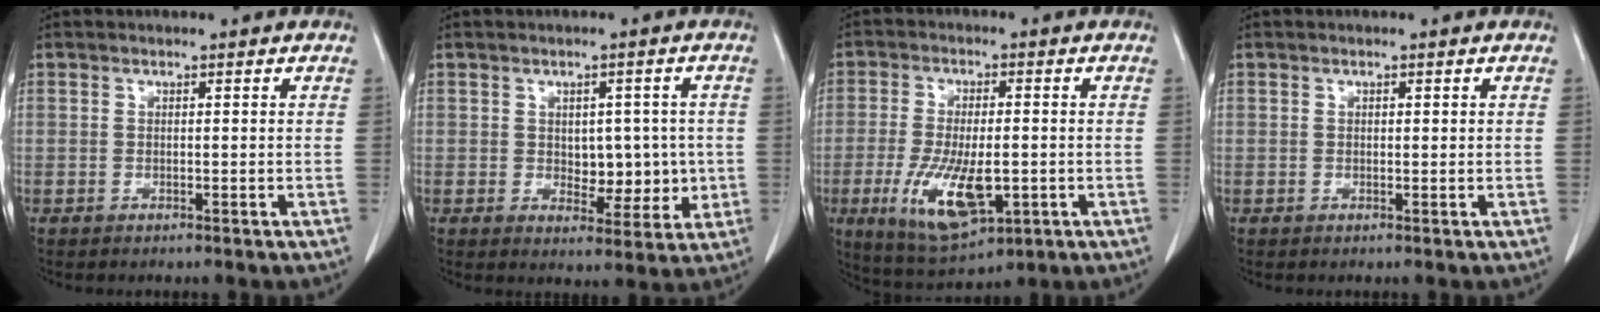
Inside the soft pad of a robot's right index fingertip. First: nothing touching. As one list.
[{"total": 7.4, "force": [-0.1, 4.6, 5.8], "torque": [-0.067, 0.010, 0.013]}, {"total": 12.5, "force": [-3.4, 4.7, 11.1], "torque": [-0.212, -0.017, -0.045]}, {"total": 0.7, "force": [0.1, 0.4, 0.6], "torque": [-0.015, -0.001, 0.004]}]